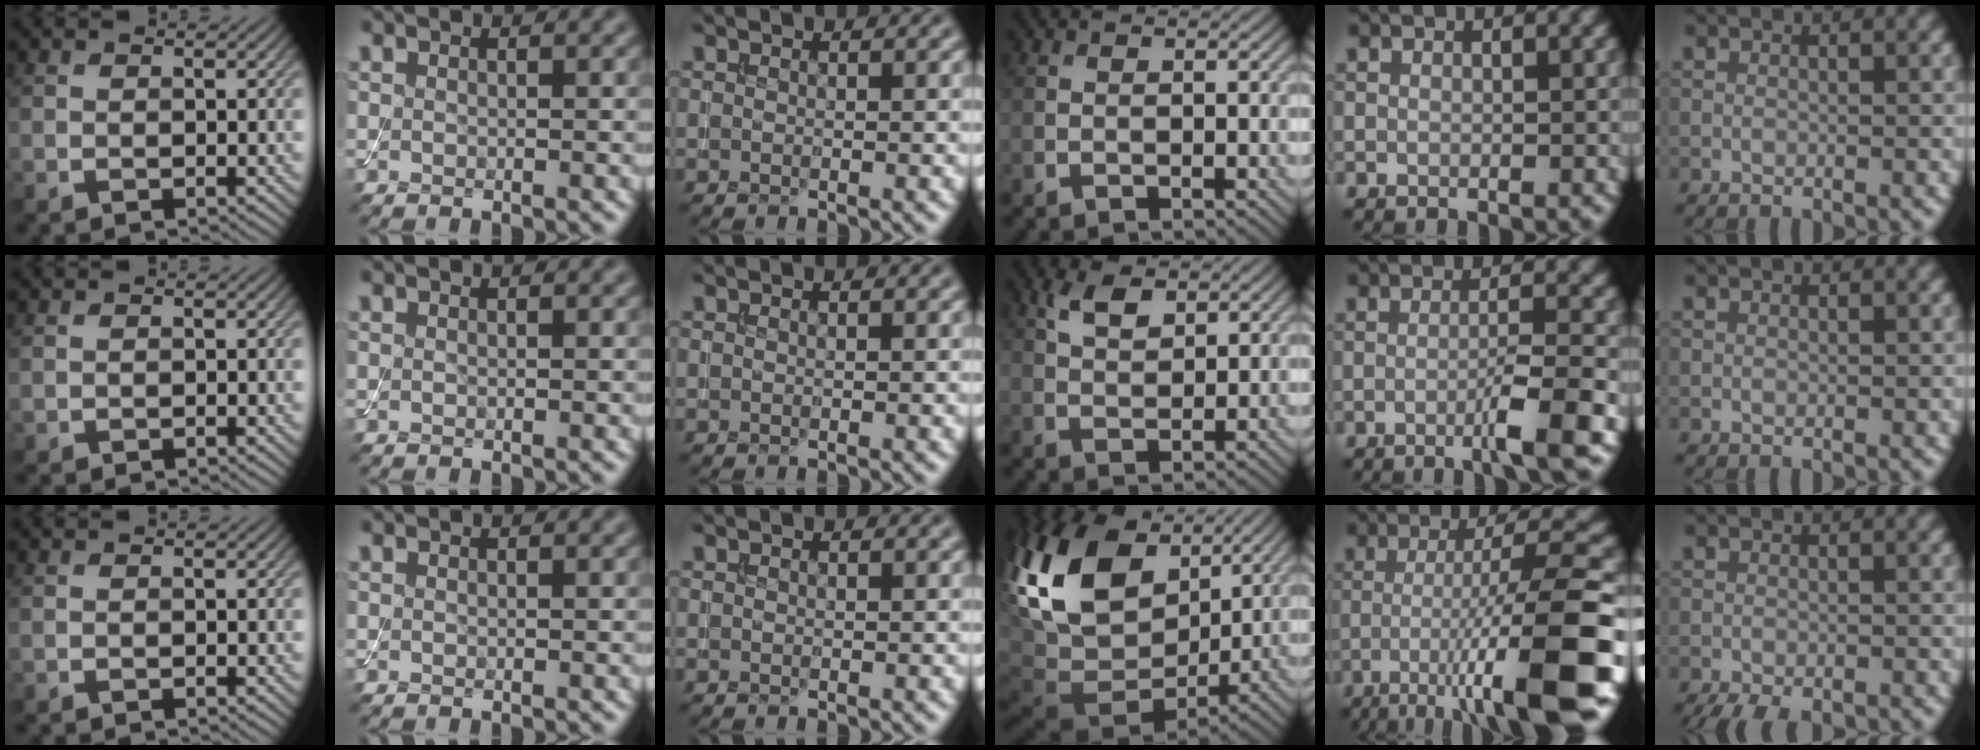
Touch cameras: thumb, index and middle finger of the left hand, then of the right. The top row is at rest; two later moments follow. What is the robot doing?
{"motion": "assemble", "object": "toy tower of hanoi"}